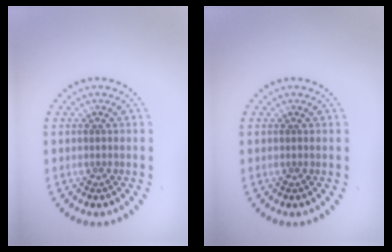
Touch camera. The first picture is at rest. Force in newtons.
{"total": 0.0}